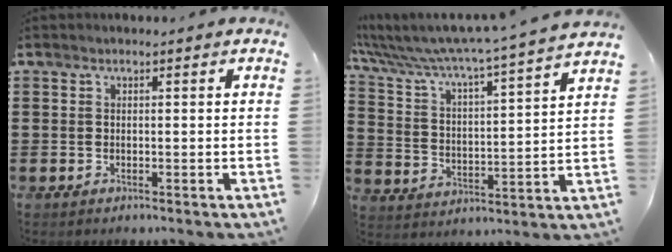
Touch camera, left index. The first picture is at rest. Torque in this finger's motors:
{"motor_torque": [2.14, 0.00, 1.05, 0.21]}